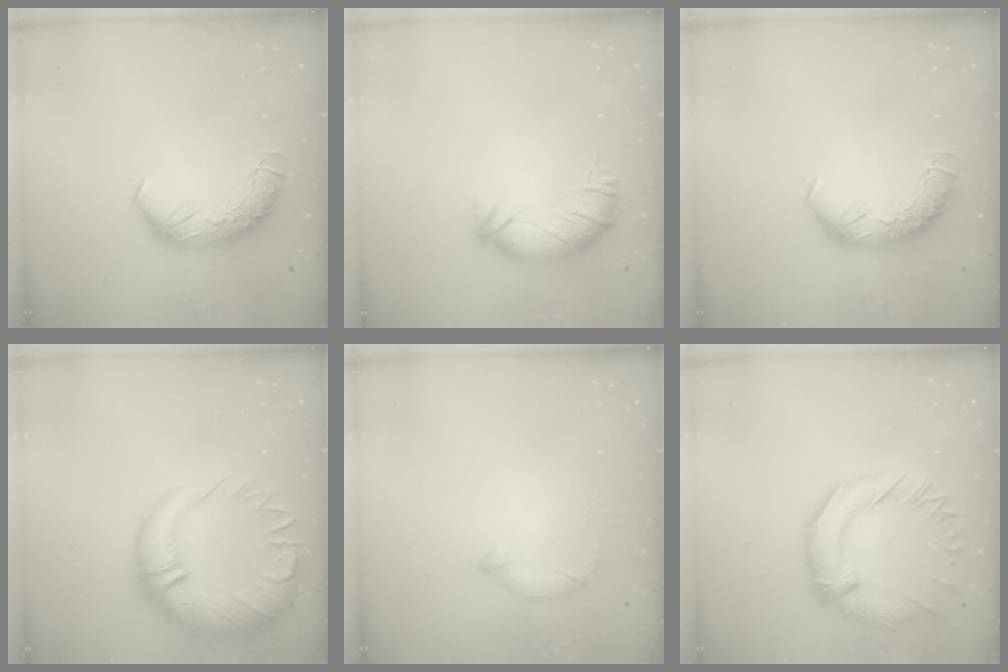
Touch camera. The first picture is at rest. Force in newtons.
{"total": 3.2, "press": 2.5, "slide": 1.9}
{"total": 0.0}
{"total": 6.3, "press": 4.5, "slide": 4.4}
{"total": 6.0, "press": 5.9, "slide": 0.7}
{"total": 2.6, "press": 2.1, "slide": 1.5}